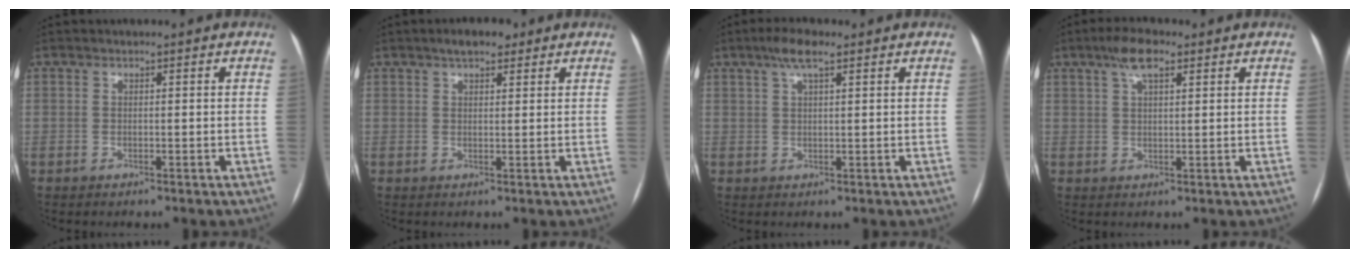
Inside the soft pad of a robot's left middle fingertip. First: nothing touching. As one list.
[{"total": 4.0, "force": [2.7, 1.6, 2.4], "torque": [-0.040, 0.012, 0.041]}, {"total": 4.2, "force": [2.7, 0.8, 3.2], "torque": [-0.063, 0.014, 0.048]}, {"total": 5.1, "force": [3.0, 1.5, 3.8], "torque": [-0.075, 0.016, 0.054]}]